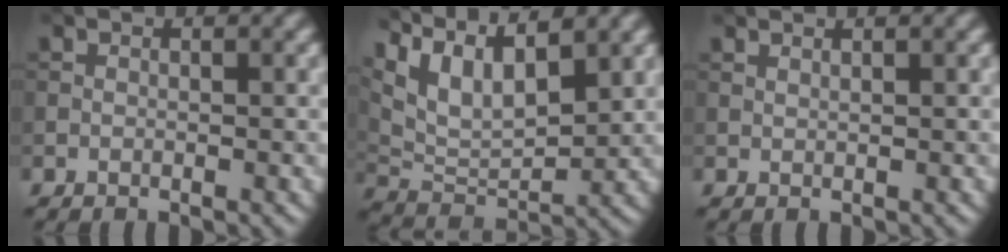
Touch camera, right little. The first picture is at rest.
{"total": 8.0, "force": [4.8, 3.1, 5.5], "torque": [-0.109, 0.004, 0.094]}
{"total": 1.2, "force": [0.9, 0.4, 0.7], "torque": [-0.004, -0.003, 0.005]}